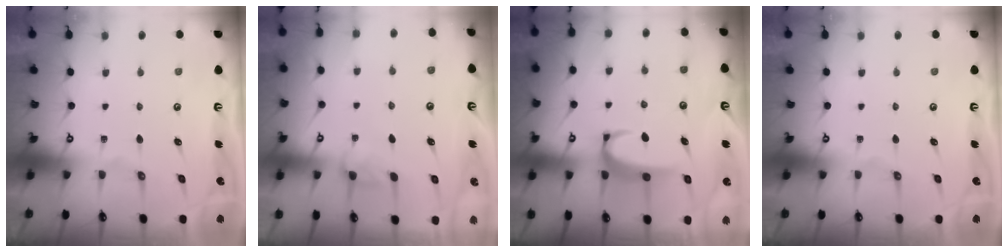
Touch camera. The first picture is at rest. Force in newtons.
{"total": 2.8, "press": 2.8, "slide": 0.4}
{"total": 3.2, "press": 3.1, "slide": 0.4}
{"total": 0.0}